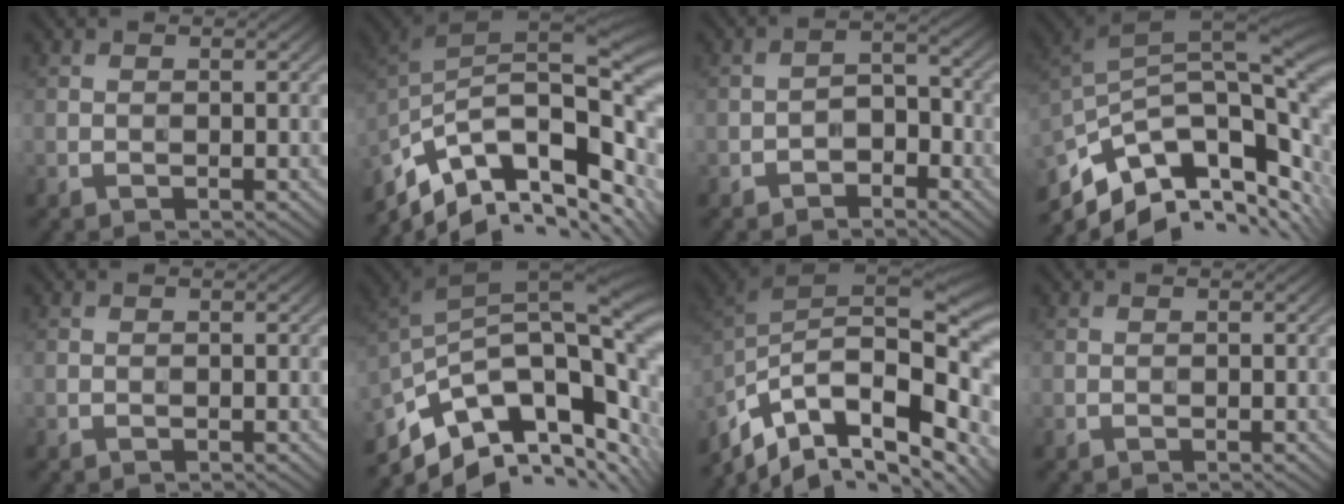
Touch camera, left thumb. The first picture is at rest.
{"total": 16.4, "force": [-6.4, 7.7, 13.0], "torque": [-0.276, -0.021, -0.098]}
{"total": 3.1, "force": [-2.1, 1.7, 1.5], "torque": [-0.021, 0.012, -0.040]}
{"total": 12.3, "force": [-5.8, 5.6, 9.2], "torque": [-0.204, -0.011, -0.094]}
{"total": 0.0}
{"total": 13.2, "force": [-5.2, 6.4, 10.3], "torque": [-0.206, -0.006, -0.088]}
{"total": 15.5, "force": [-6.6, 8.2, 11.4], "torque": [-0.270, -0.025, -0.111]}
{"total": 0.0}